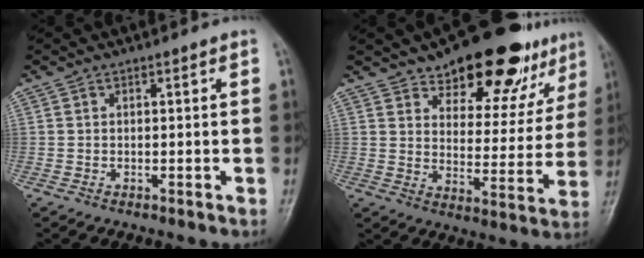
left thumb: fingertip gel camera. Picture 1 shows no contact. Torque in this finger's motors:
{"motor_torque": [0.12, 0.15, 0.13, -0.02, 0.02]}